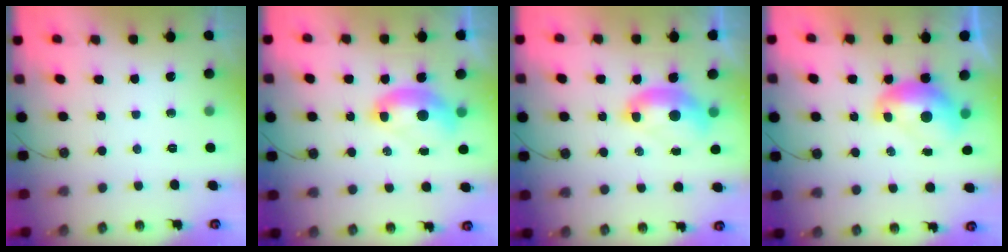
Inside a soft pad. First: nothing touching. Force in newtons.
{"total": 2.5, "press": 2.5, "slide": 0.6}
{"total": 2.9, "press": 2.8, "slide": 0.6}
{"total": 2.0, "press": 2.0, "slide": 0.3}